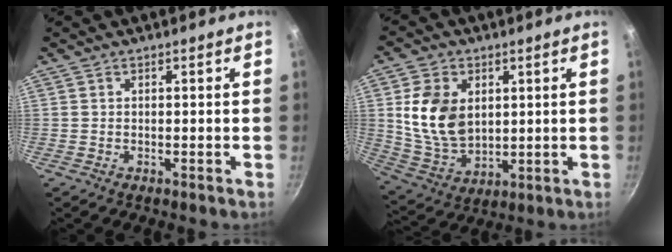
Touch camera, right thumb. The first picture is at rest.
{"total": 13.2, "force": [2.6, 9.3, 9.0], "torque": [-0.150, -0.022, 0.062]}